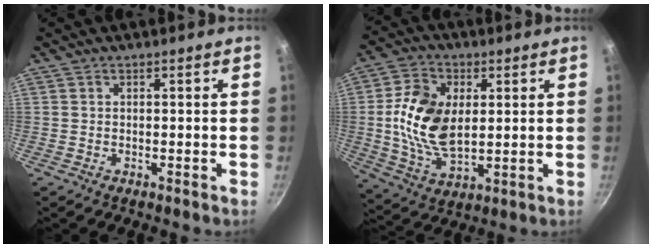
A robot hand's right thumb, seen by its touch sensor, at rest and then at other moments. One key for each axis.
{"total": 14.6, "fx": 1.6, "fy": 9.1, "fz": 11.4, "tx": -0.200, "ty": -0.003, "tz": 0.032}